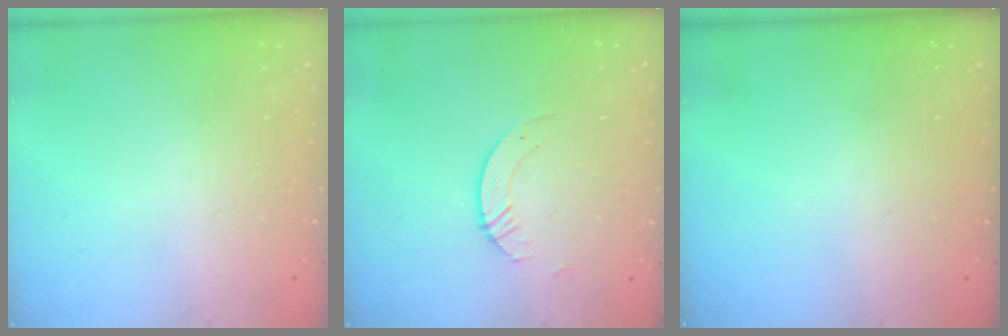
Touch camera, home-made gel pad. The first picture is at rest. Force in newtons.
{"total": 2.2, "press": 2.2, "slide": 0.2}
{"total": 0.0}